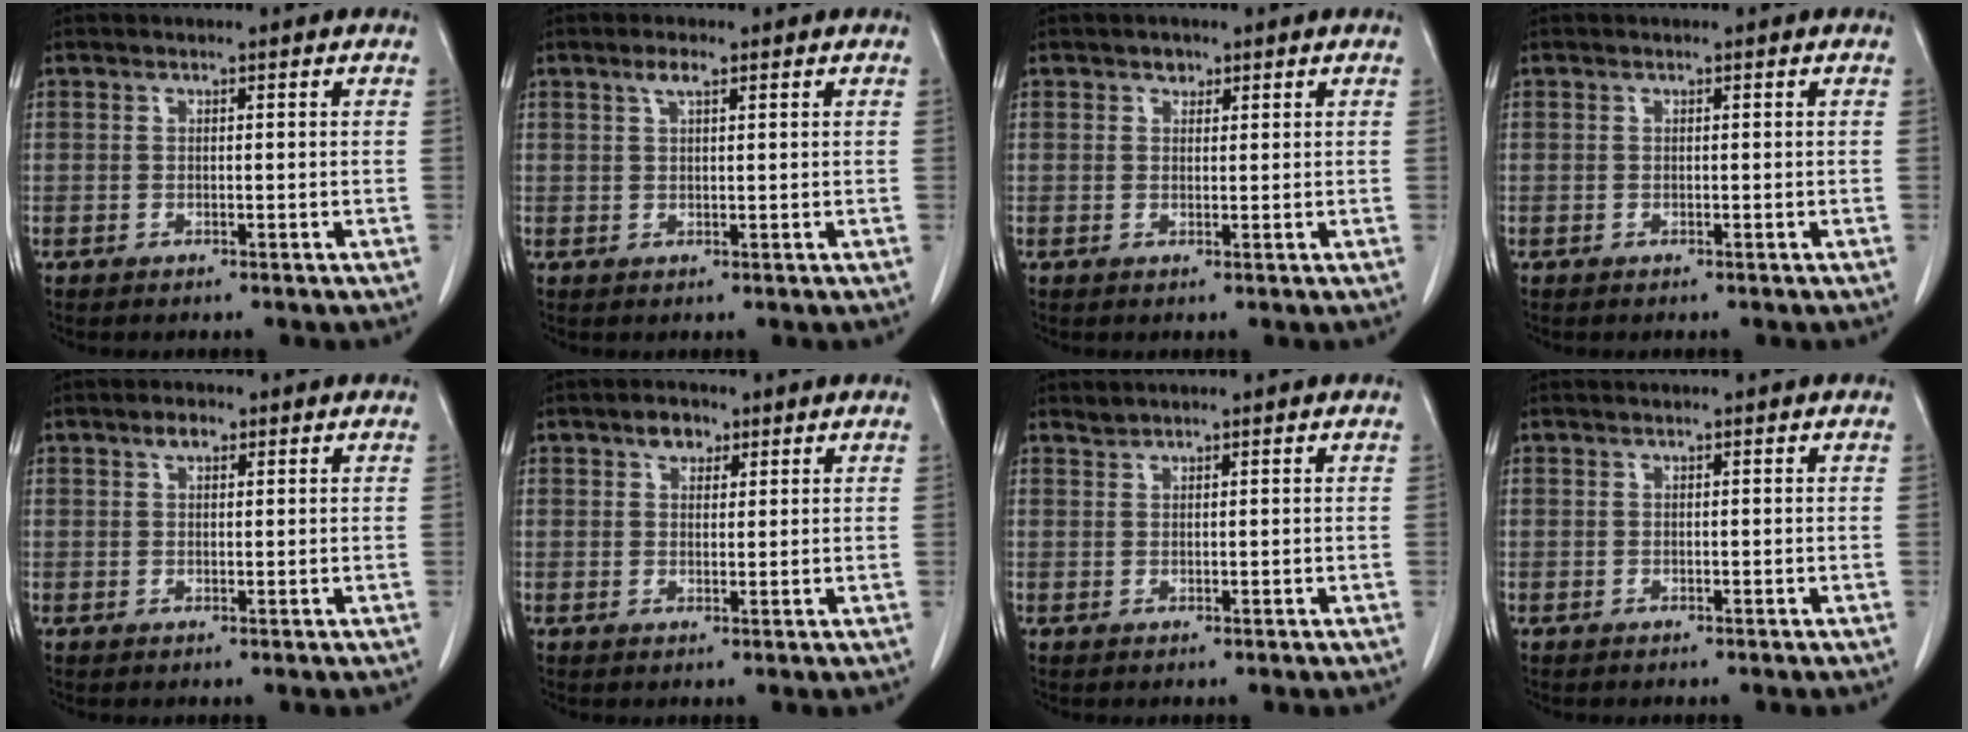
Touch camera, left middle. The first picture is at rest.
{"total": 2.0, "force": [1.2, 0.4, 1.6], "torque": [-0.036, 0.005, 0.024]}
{"total": 1.3, "force": [0.8, 0.9, 0.3], "torque": [-0.004, -0.004, 0.010]}
{"total": 0.0}
{"total": 2.0, "force": [1.2, 1.0, 1.3], "torque": [-0.026, 0.004, 0.020]}
{"total": 2.8, "force": [1.7, 1.8, 1.3], "torque": [-0.025, 0.007, 0.028]}
{"total": 0.9, "force": [0.9, 0.0, -0.1], "torque": [-0.002, 0.001, 0.020]}
{"total": 0.0}